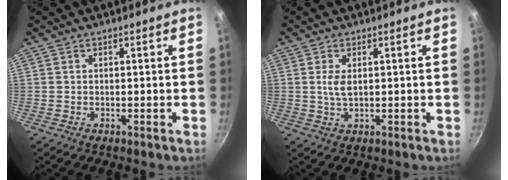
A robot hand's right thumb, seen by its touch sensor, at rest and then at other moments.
{"total": 3.1, "force": [0.6, 1.5, 2.7], "torque": [-0.051, -0.005, 0.013]}